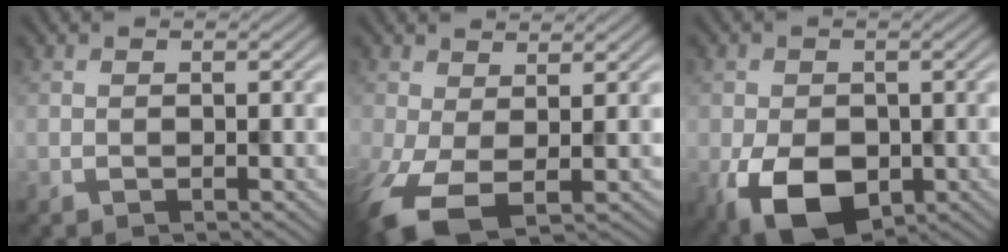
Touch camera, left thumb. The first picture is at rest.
{"total": 6.0, "force": [-1.7, 2.6, 5.1], "torque": [-0.120, -0.016, -0.026]}
{"total": 9.3, "force": [-3.7, 5.9, 6.1], "torque": [-0.122, -0.027, -0.054]}